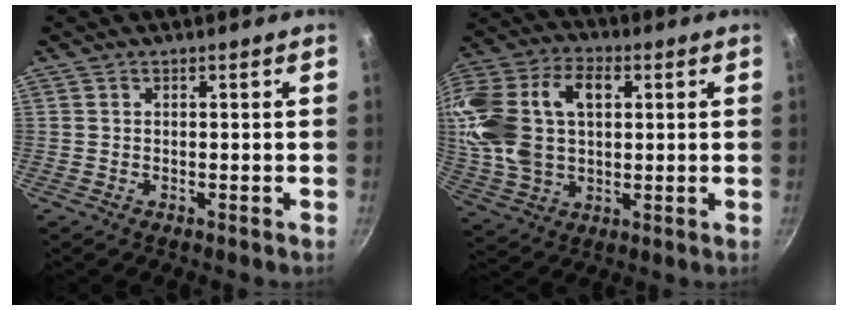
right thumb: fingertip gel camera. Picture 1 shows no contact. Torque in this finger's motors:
{"motor_torque": [0.87, 4.14, 1.69, 0.41, 0.52]}